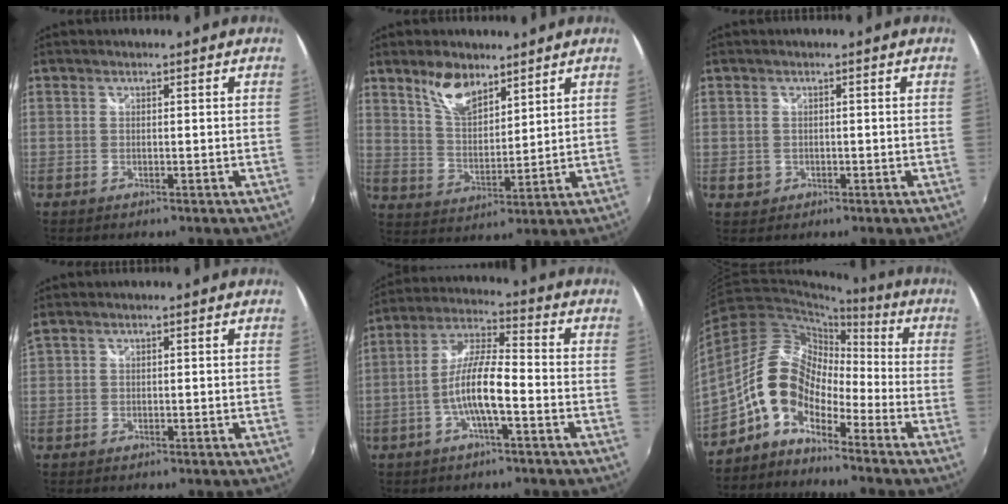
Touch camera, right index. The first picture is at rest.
{"total": 8.5, "force": [6.0, 3.8, 4.7], "torque": [-0.081, 0.007, 0.117]}
{"total": 1.9, "force": [-0.3, 1.9, 0.3], "torque": [-0.006, 0.001, -0.001]}
{"total": 1.5, "force": [0.7, 0.6, 1.1], "torque": [-0.024, 0.005, 0.015]}
{"total": 9.5, "force": [-3.4, 1.6, 8.7], "torque": [-0.181, 0.008, -0.064]}
{"total": 10.4, "force": [-6.1, 5.9, 6.1], "torque": [-0.109, 0.028, -0.135]}